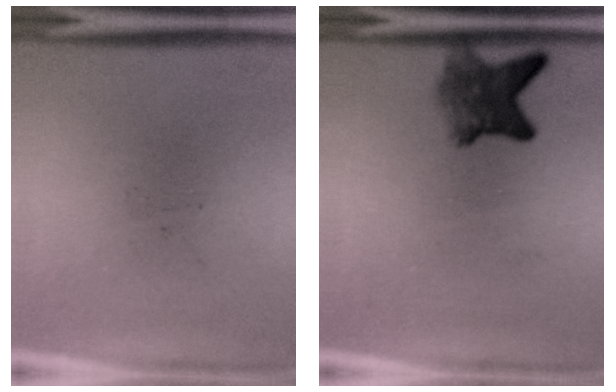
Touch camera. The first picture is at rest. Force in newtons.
{"total": 5.0}